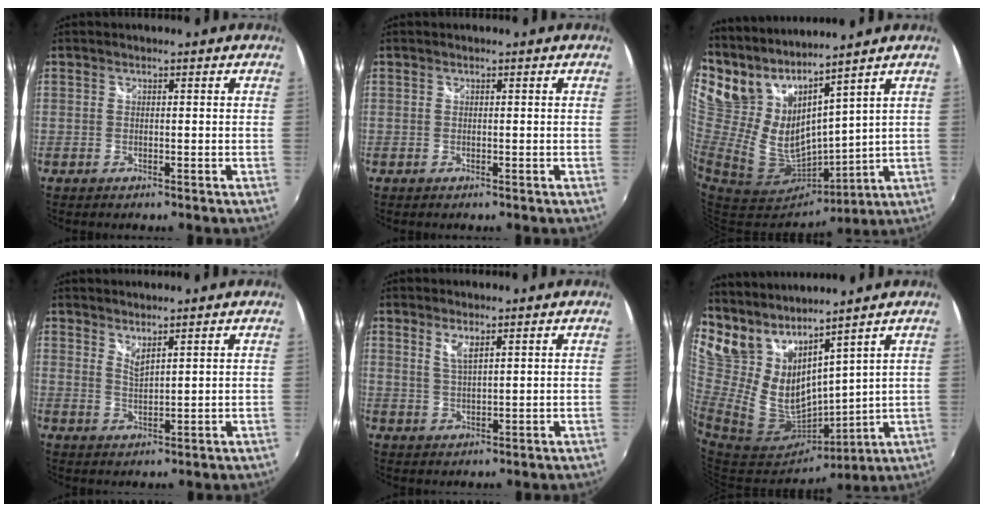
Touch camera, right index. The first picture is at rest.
{"total": 0.0}
{"total": 13.1, "force": [11.1, 3.5, 5.9], "torque": [-0.108, -0.037, 0.237]}
{"total": 2.7, "force": [2.4, 0.2, 1.3], "torque": [-0.022, -0.003, 0.040]}
{"total": 3.1, "force": [1.8, 0.8, 2.3], "torque": [-0.043, -0.003, 0.033]}
{"total": 13.8, "force": [11.5, 4.1, 6.3], "torque": [-0.120, -0.030, 0.248]}